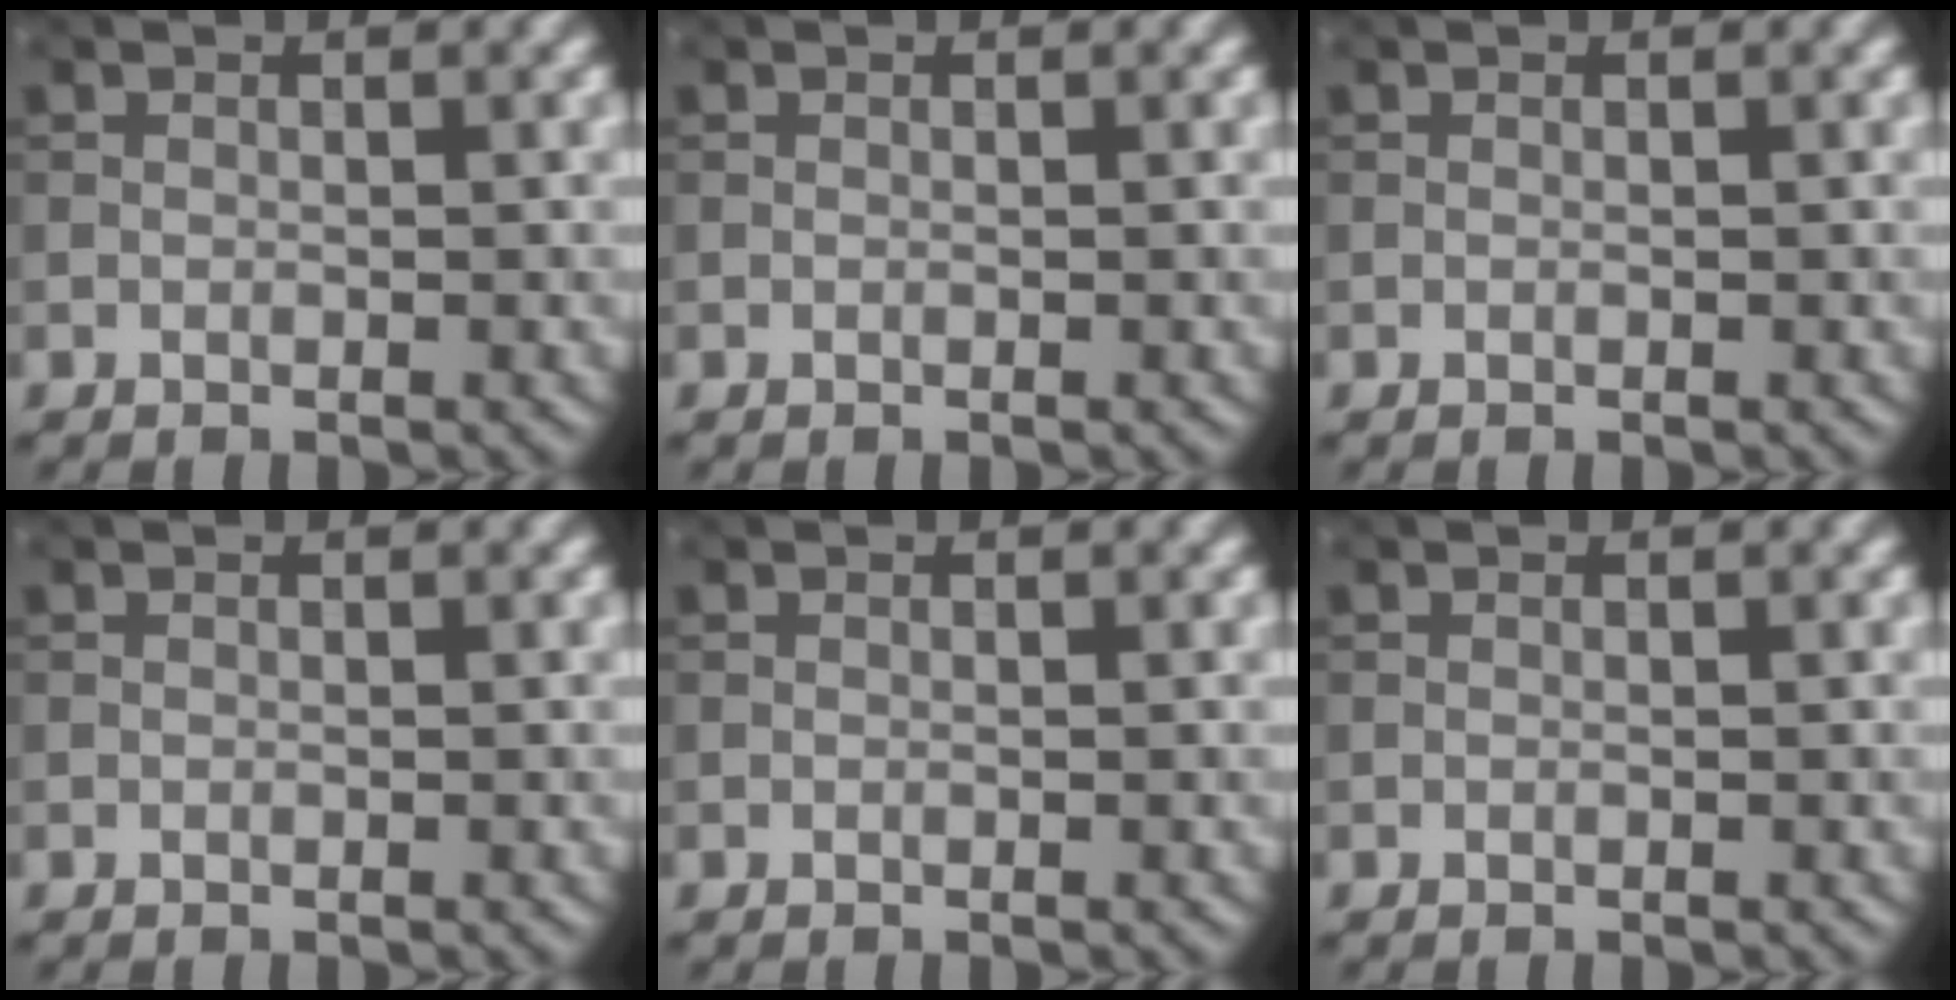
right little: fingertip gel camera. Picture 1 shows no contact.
{"total": 0.0}
{"total": 0.0}
{"total": 0.0}
{"total": 0.0}
{"total": 0.0}